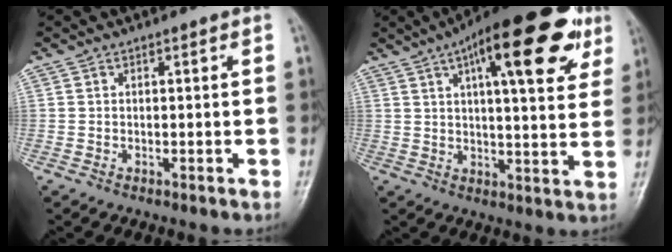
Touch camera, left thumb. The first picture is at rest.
{"total": 21.2, "force": [10.0, 6.8, 17.4], "torque": [-0.229, -0.007, 0.138]}